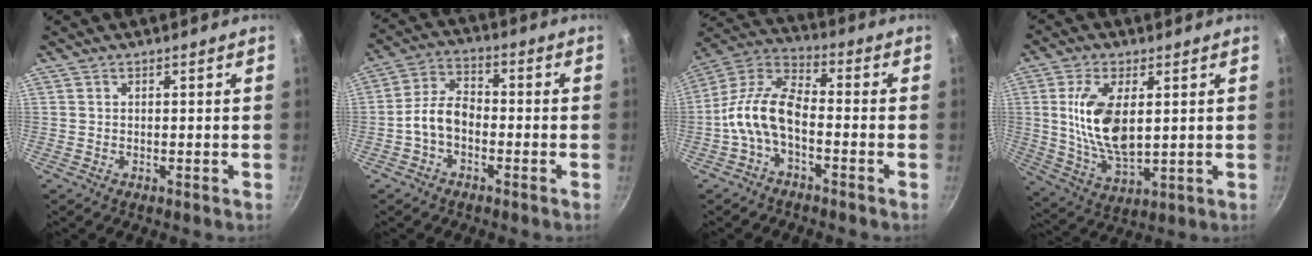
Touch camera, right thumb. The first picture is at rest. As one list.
[{"total": 7.4, "force": [-2.0, 4.9, 5.2], "torque": [-0.092, 0.032, -0.049]}, {"total": 11.7, "force": [-2.8, 6.1, 9.7], "torque": [-0.196, 0.044, -0.065]}, {"total": 13.4, "force": [2.2, 6.5, 11.5], "torque": [-0.220, -0.018, 0.052]}]